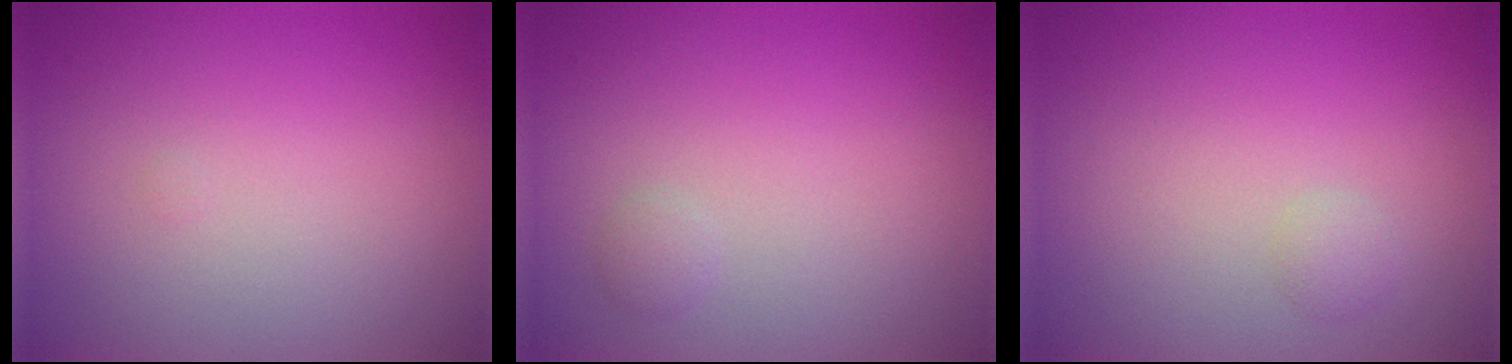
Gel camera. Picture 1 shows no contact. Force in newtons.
{"total": 0.7, "press": 0.7, "slide": 0.0}
{"total": 0.8, "press": 0.8, "slide": 0.0}